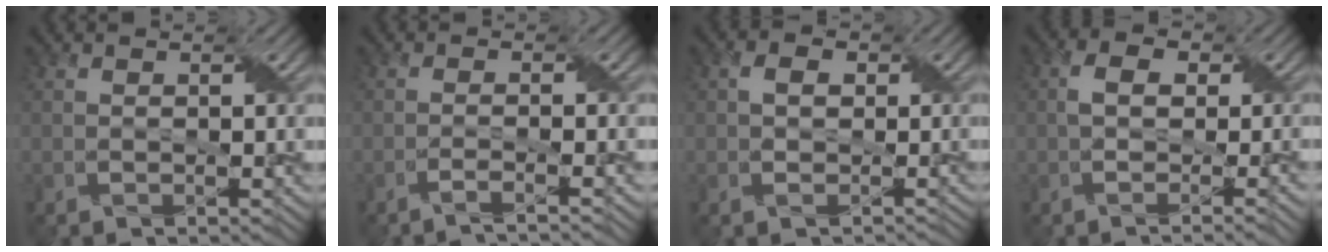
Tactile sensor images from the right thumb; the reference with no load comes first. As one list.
[{"total": 2.3, "force": [-1.6, 0.2, 1.6], "torque": [-0.019, 0.006, -0.047]}, {"total": 2.5, "force": [-0.2, 2.2, 1.3], "torque": [-0.027, -0.003, -0.002]}, {"total": 3.6, "force": [-0.5, 1.6, 3.2], "torque": [-0.050, 0.000, -0.013]}]